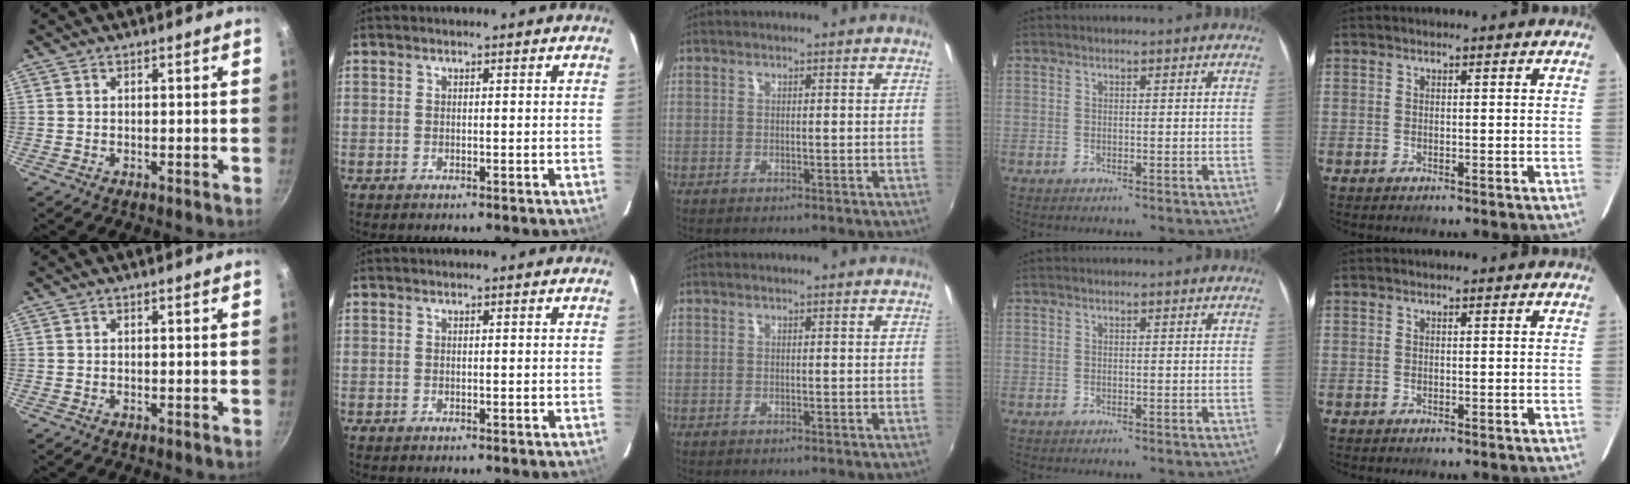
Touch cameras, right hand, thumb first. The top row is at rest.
{}